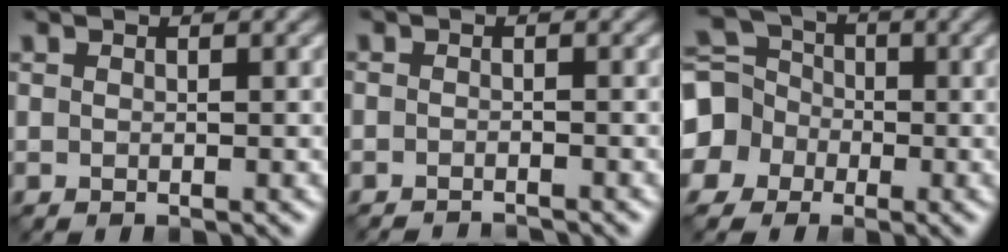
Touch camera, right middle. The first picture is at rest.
{"total": 2.4, "force": [-2.3, 0.3, 0.5], "torque": [-0.003, -0.007, -0.034]}
{"total": 8.2, "force": [-1.3, 7.6, 3.0], "torque": [-0.079, 0.014, -0.062]}